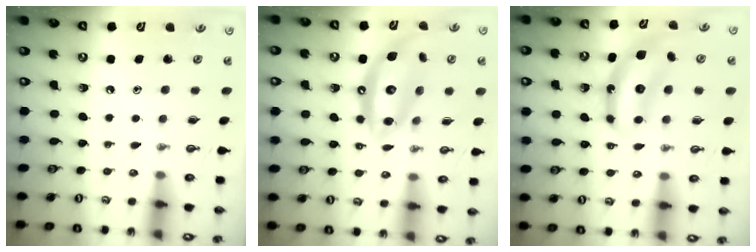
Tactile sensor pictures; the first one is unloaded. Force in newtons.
{"total": 13.9, "press": 13.8, "slide": 1.6}
{"total": 8.1, "press": 8.0, "slide": 0.7}